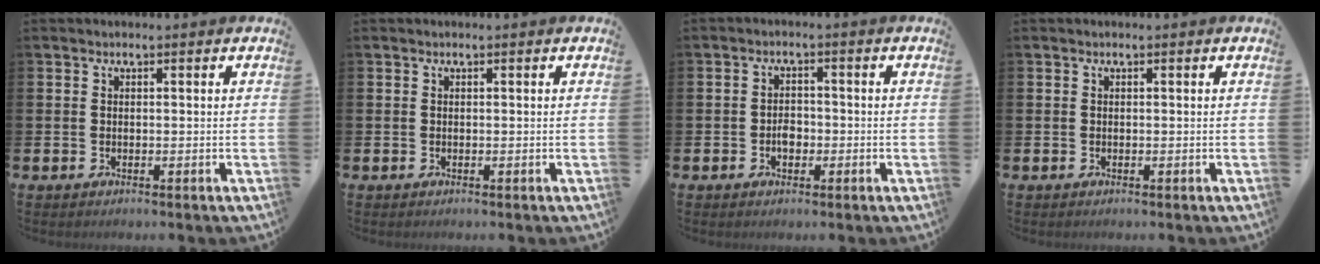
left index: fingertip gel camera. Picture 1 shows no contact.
{"total": 0.0}
{"total": 2.2, "force": [-0.6, 1.6, 1.4], "torque": [-0.015, -0.001, -0.015]}
{"total": 0.0}